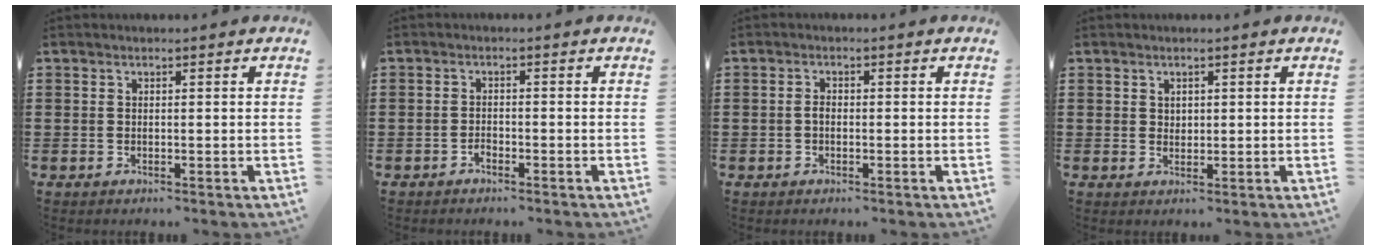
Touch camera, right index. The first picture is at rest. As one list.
[{"total": 1.2, "force": [-1.0, 0.5, 0.5], "torque": [-0.013, -0.002, -0.020]}, {"total": 1.4, "force": [-0.3, 0.8, 1.1], "torque": [-0.031, -0.001, -0.009]}, {"total": 1.4, "force": [0.9, 1.0, 0.3], "torque": [-0.008, 0.004, 0.017]}]